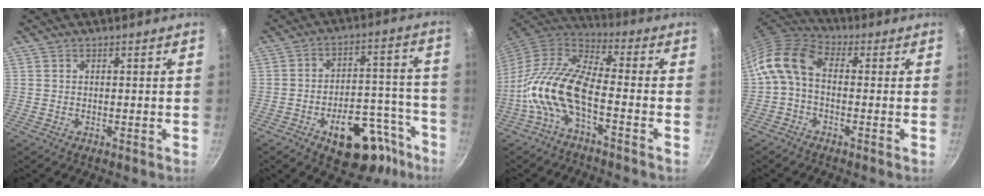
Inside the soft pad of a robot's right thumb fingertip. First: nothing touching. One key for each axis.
{"total": 16.5, "fx": -9.6, "fy": 8.2, "fz": 10.7, "tx": -0.115, "ty": 0.084, "tz": -0.132}
{"total": 14.2, "fx": -4.8, "fy": 5.4, "fz": 12.2, "tx": -0.258, "ty": 0.056, "tz": -0.102}
{"total": 10.5, "fx": 0.0, "fy": 6.4, "fz": 8.2, "tx": -0.158, "ty": 0.029, "tz": -0.017}